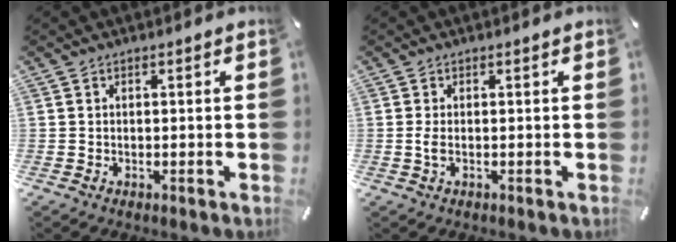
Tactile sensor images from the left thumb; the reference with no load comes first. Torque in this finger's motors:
{"motor_torque": [0.41, 0.33, 0.34, -0.07, 0.02]}